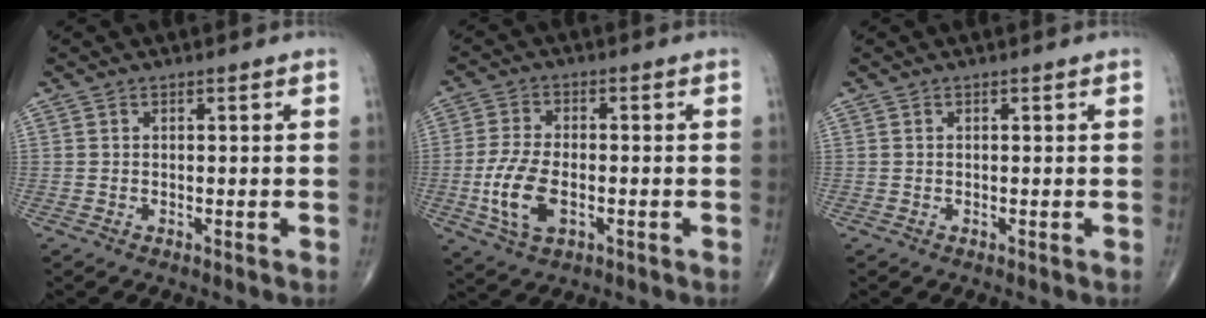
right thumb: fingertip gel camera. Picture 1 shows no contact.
{"total": 9.2, "force": [-2.2, 4.9, 7.5], "torque": [-0.156, 0.003, -0.040]}
{"total": 0.0}